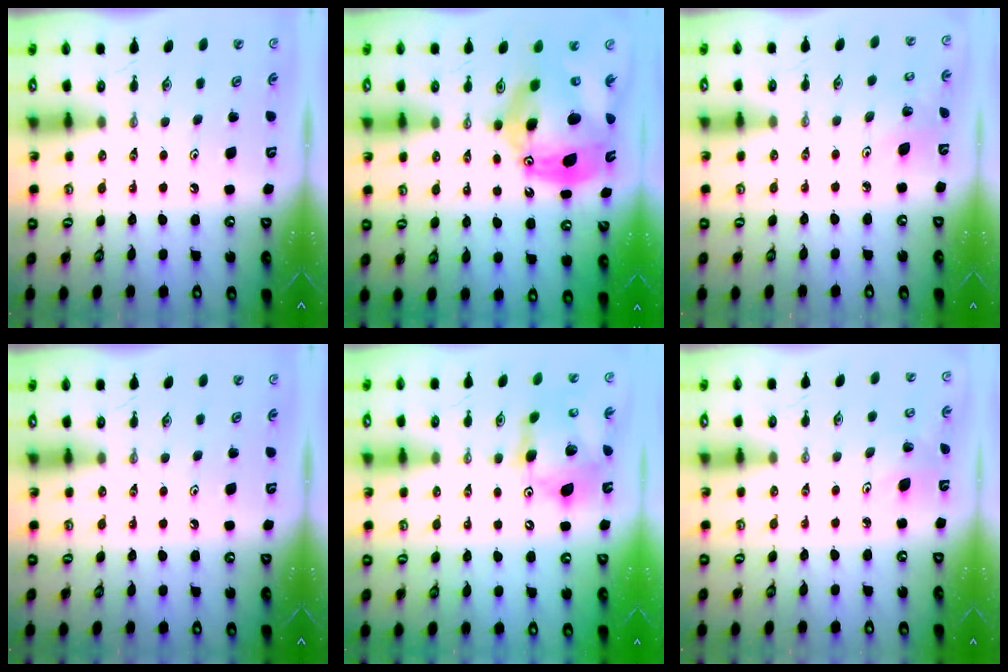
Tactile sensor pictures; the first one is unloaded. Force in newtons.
{"total": 19.1, "press": 19.0, "slide": 1.7}
{"total": 3.5, "press": 3.5, "slide": 0.2}
{"total": 0.0}
{"total": 14.4, "press": 14.3, "slide": 1.2}
{"total": 4.2, "press": 3.8, "slide": 1.9}